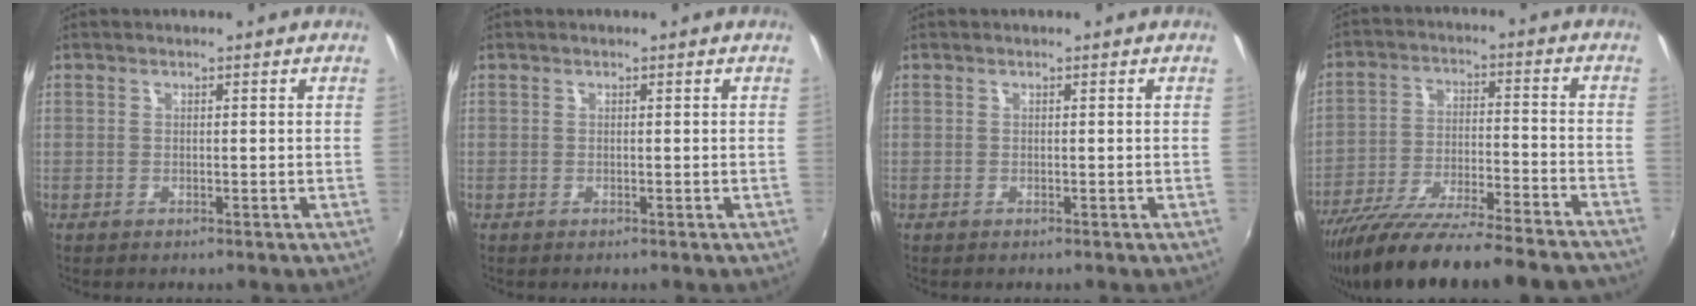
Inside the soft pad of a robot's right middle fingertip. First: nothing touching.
{"total": 0.0}
{"total": 0.0}
{"total": 25.8, "force": [-22.5, 3.1, 12.1], "torque": [-0.211, -0.059, -0.335]}